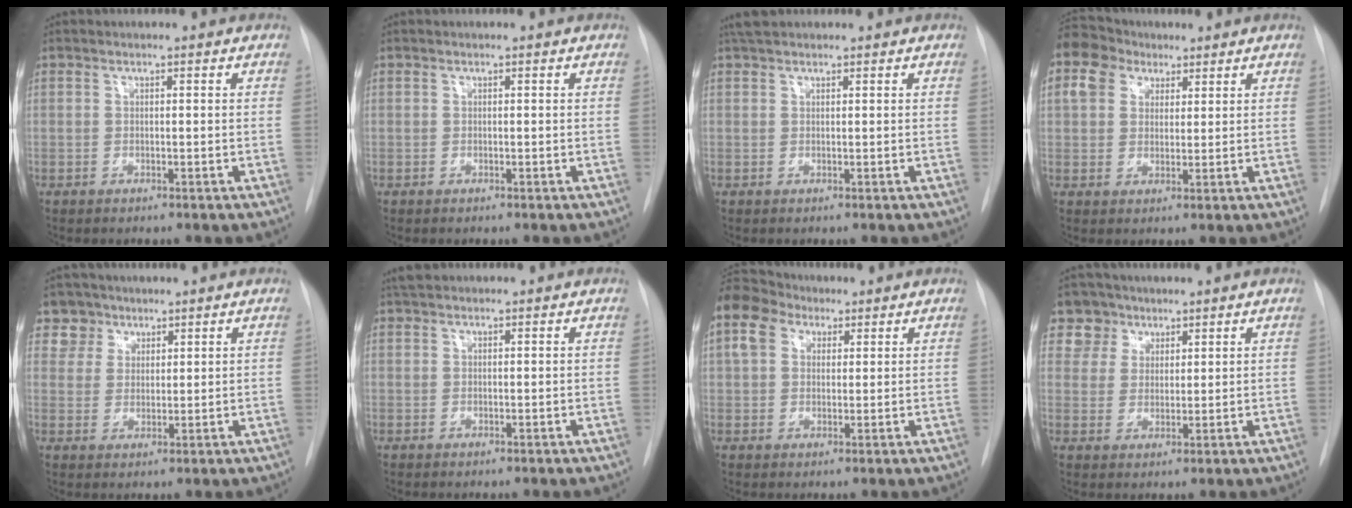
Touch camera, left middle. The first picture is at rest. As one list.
[{"total": 0.0}, {"total": 2.6, "force": [2.2, 0.8, 0.9], "torque": [-0.016, 0.020, 0.040]}, {"total": 13.6, "force": [7.5, 10.1, 5.3], "torque": [-0.152, 0.063, 0.142]}, {"total": 4.6, "force": [3.1, 3.4, -0.4], "torque": [0.018, 0.003, 0.055]}, {"total": 1.7, "force": [1.5, 0.6, 0.5], "torque": [-0.012, 0.017, 0.027]}, {"total": 11.9, "force": [6.4, 8.2, 5.7], "torque": [-0.154, 0.061, 0.120]}, {"total": 5.1, "force": [3.3, 3.8, -0.3], "torque": [0.015, 0.005, 0.060]}]